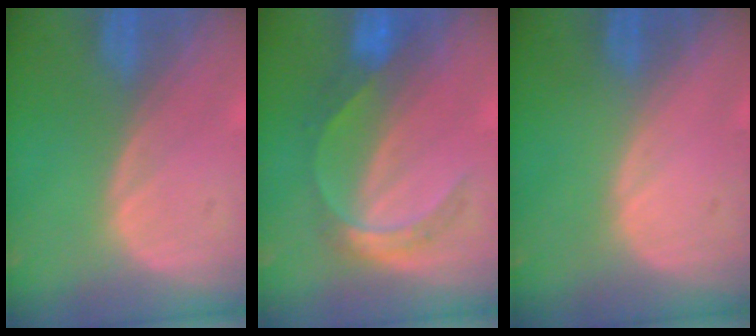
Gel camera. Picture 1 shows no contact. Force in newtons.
{"total": 5.5, "press": 5.0, "slide": 2.2}
{"total": 0.0}